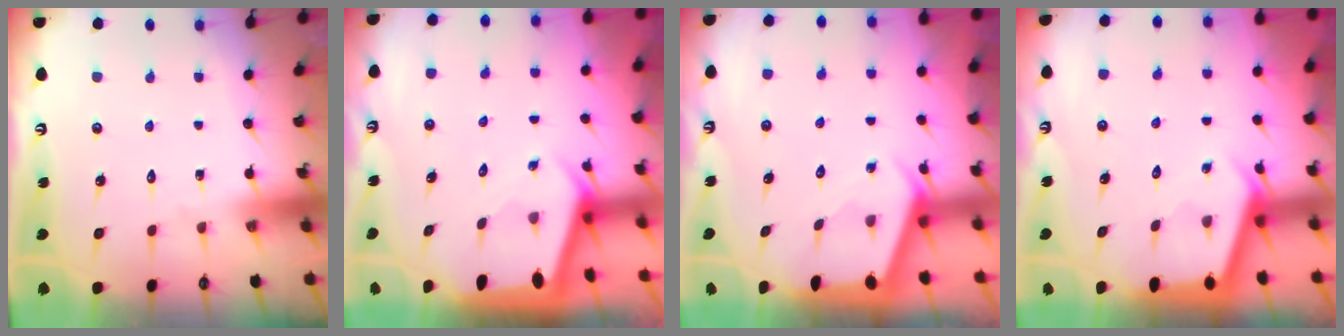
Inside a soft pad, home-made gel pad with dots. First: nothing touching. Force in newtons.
{"total": 3.1, "press": 3.1, "slide": 0.1}
{"total": 2.3, "press": 2.3, "slide": 0.3}
{"total": 2.8, "press": 2.8, "slide": 0.4}